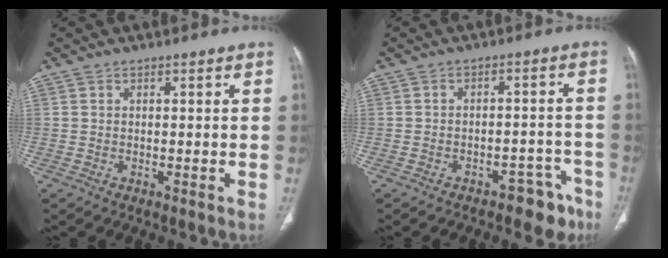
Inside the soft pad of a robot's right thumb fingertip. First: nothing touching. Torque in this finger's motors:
{"motor_torque": [-0.13, 0.00, -0.20, 0.08, -0.02]}